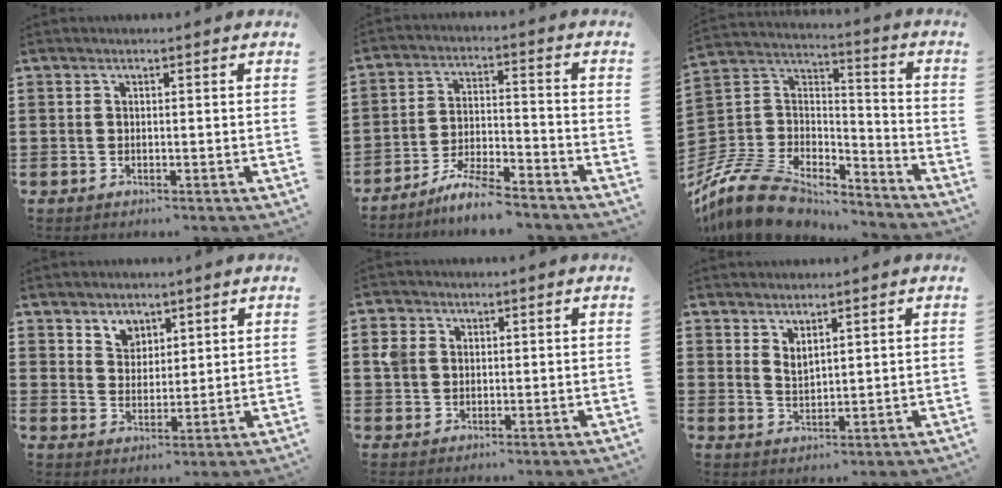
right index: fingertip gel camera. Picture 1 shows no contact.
{"total": 6.5, "force": [-6.0, 0.3, 2.4], "torque": [-0.051, 0.000, -0.116]}
{"total": 12.1, "force": [-10.3, 4.6, 4.5], "torque": [-0.122, 0.015, -0.207]}
{"total": 3.9, "force": [2.8, 2.6, 0.2], "torque": [-0.018, 0.007, 0.054]}
{"total": 3.2, "force": [0.9, 2.8, 1.4], "torque": [-0.046, 0.010, 0.012]}
{"total": 2.1, "force": [2.0, 0.6, 0.4], "torque": [-0.012, 0.005, 0.038]}